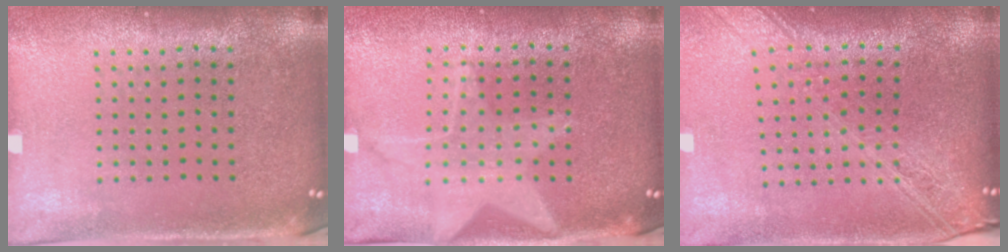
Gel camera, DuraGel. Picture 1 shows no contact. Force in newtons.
{"total": 1.5, "press": 1.5, "slide": 0.4}
{"total": 2.2, "press": 1.9, "slide": 1.2}